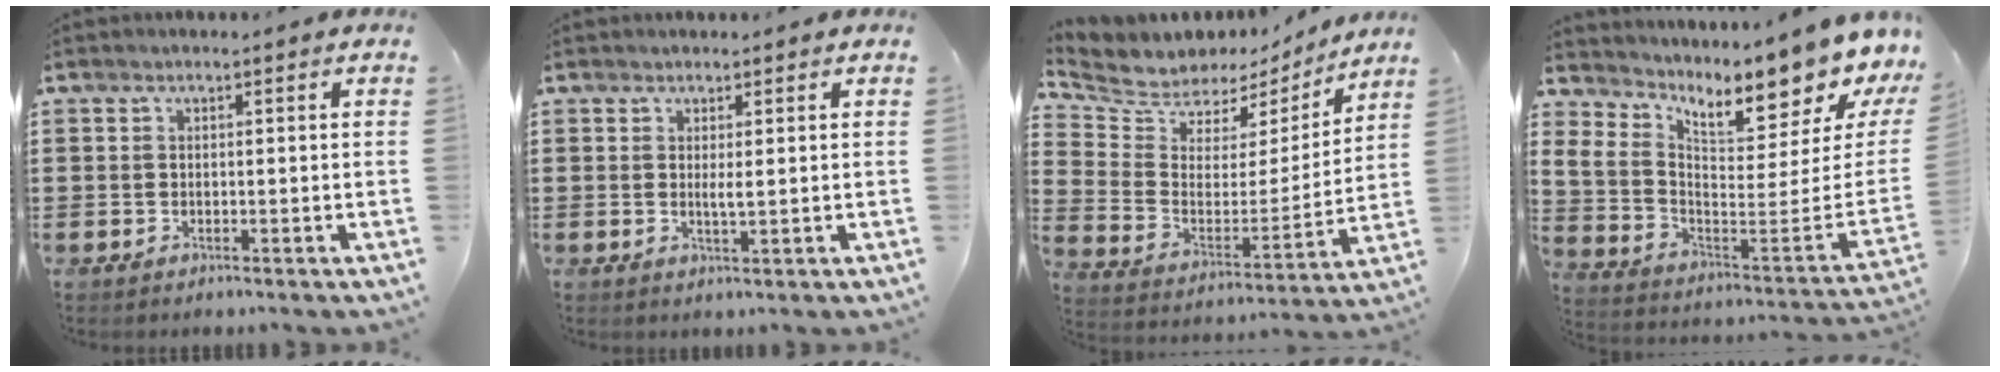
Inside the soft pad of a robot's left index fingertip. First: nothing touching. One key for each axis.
{"total": 1.6, "fx": 0.5, "fy": 0.2, "fz": 1.6, "tx": -0.031, "ty": -0.001, "tz": 0.008}
{"total": 6.2, "fx": 5.7, "fy": 2.3, "fz": -0.4, "tx": -0.038, "ty": -0.047, "tz": 0.099}
{"total": 7.2, "fx": 5.4, "fy": 1.9, "fz": 4.3, "tx": -0.090, "ty": -0.066, "tz": 0.082}